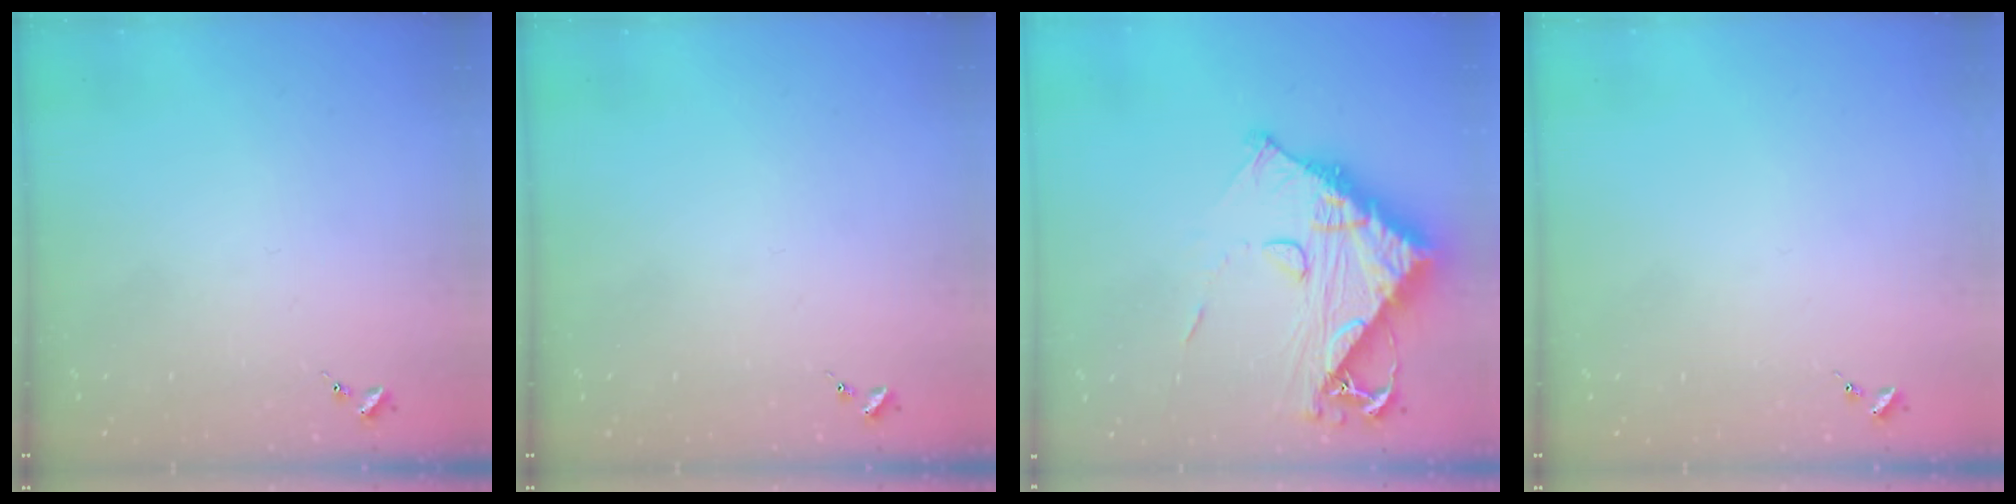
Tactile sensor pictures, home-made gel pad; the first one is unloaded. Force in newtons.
{"total": 0.0}
{"total": 15.0, "press": 14.9, "slide": 1.4}
{"total": 0.0}